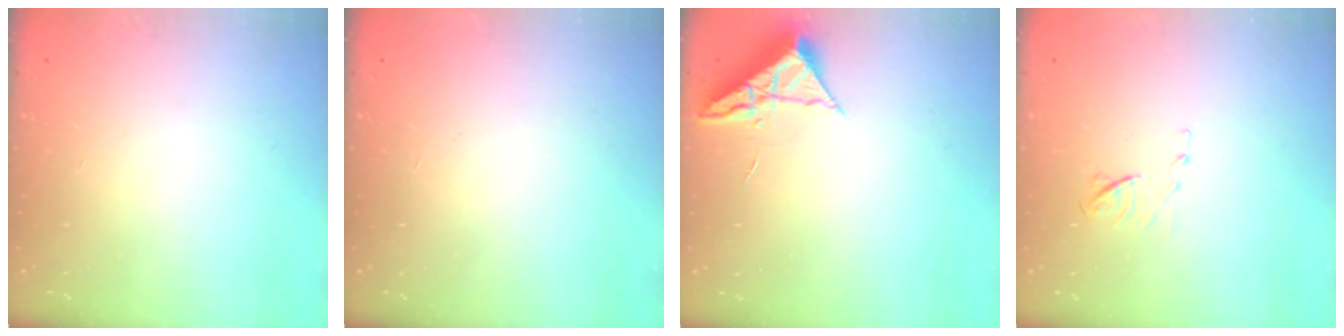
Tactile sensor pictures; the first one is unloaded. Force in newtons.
{"total": 1.7, "press": 1.7, "slide": 0.1}
{"total": 6.9, "press": 6.9, "slide": 0.3}
{"total": 6.9, "press": 6.9, "slide": 0.7}